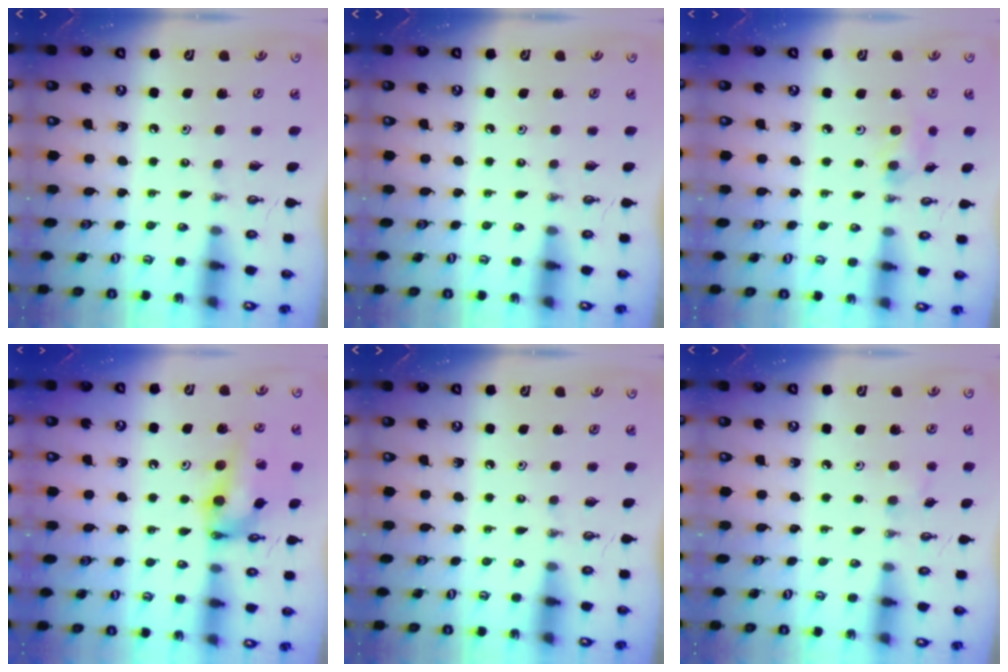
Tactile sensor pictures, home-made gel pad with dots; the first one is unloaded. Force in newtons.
{"total": 0.0}
{"total": 6.3, "press": 5.4, "slide": 3.3}
{"total": 15.0, "press": 14.3, "slide": 4.5}
{"total": 0.0}
{"total": 5.4, "press": 4.8, "slide": 2.4}